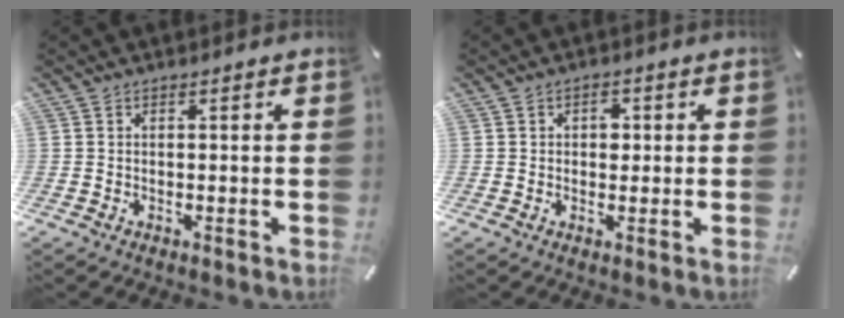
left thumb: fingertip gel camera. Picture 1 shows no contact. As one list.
[{"total": 2.7, "force": [0.2, 2.0, 1.8], "torque": [-0.013, -0.001, -0.004]}]